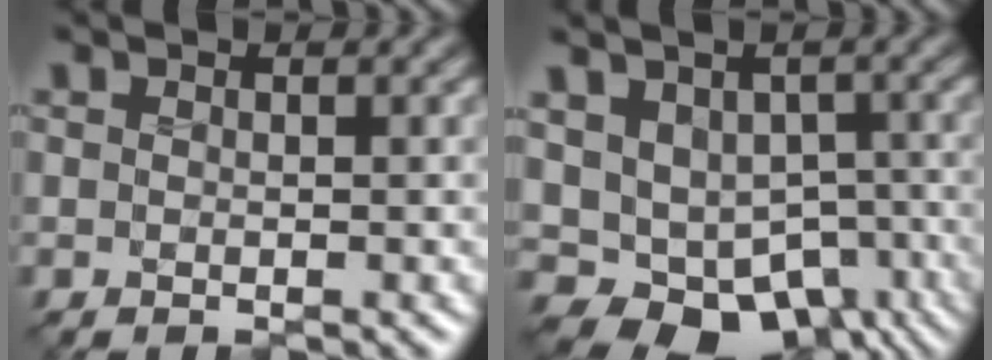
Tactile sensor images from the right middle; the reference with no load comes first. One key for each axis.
{"total": 8.8, "fx": -3.1, "fy": 6.8, "fz": 4.8, "tx": -0.076, "ty": -0.011, "tz": -0.026}